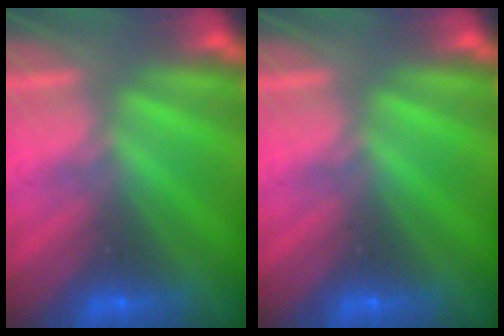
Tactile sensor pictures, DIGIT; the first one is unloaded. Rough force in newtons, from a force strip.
{"total": 0.0}